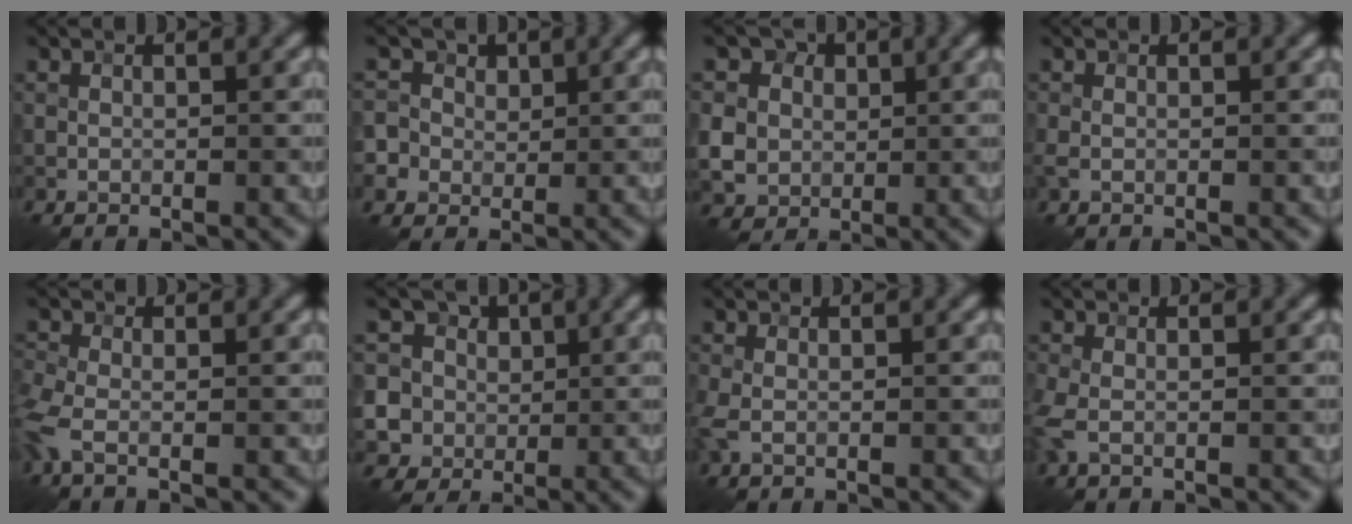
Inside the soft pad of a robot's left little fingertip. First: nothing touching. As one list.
[{"total": 5.9, "force": [1.3, 5.6, 1.7], "torque": [-0.045, 0.031, 0.005]}, {"total": 7.4, "force": [1.9, 6.6, 2.8], "torque": [-0.070, 0.019, 0.022]}, {"total": 0.8, "force": [-0.2, 0.5, 0.6], "torque": [-0.016, -0.003, -0.005]}, {"total": 3.1, "force": [-1.1, 1.3, 2.5], "torque": [-0.073, -0.009, -0.034]}, {"total": 9.5, "force": [3.5, 8.1, 3.5], "torque": [-0.078, 0.023, 0.038]}, {"total": 1.5, "force": [-0.3, 0.8, 1.2], "torque": [-0.033, -0.003, -0.010]}, {"total": 2.3, "force": [-0.5, 1.3, 1.8], "torque": [-0.053, -0.005, -0.016]}]